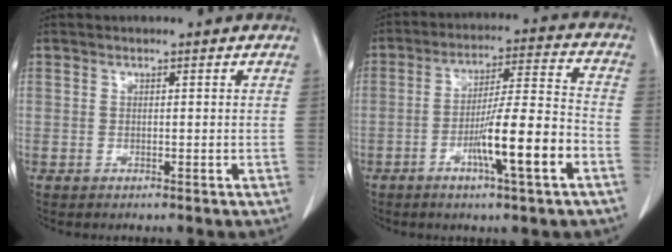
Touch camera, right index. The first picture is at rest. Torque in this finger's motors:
{"motor_torque": [1.79, -0.35, 0.87, 0.21]}